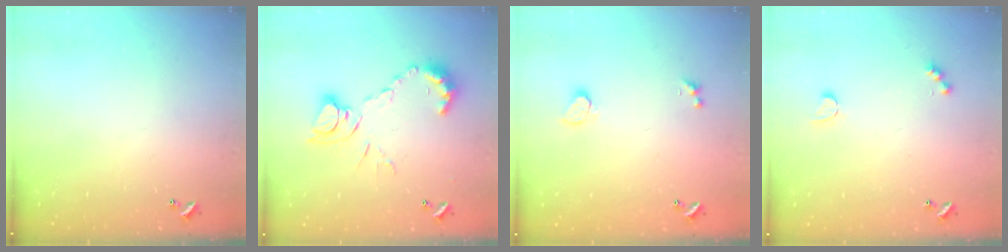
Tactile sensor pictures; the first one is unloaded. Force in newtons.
{"total": 10.8, "press": 10.8, "slide": 1.3}
{"total": 0.7, "press": 0.6, "slide": 0.4}
{"total": 2.7, "press": 2.7, "slide": 0.5}